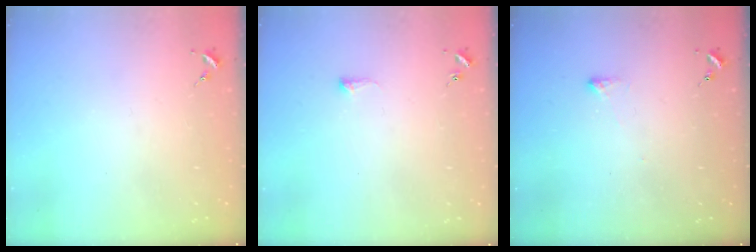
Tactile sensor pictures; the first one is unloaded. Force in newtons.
{"total": 4.3, "press": 4.3, "slide": 0.7}
{"total": 2.4, "press": 2.4, "slide": 0.5}